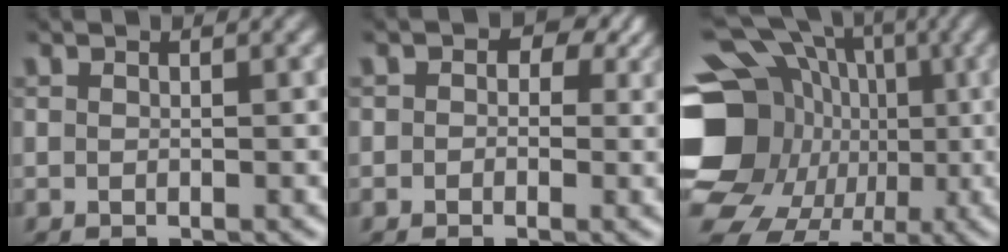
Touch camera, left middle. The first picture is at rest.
{"total": 4.6, "force": [1.5, 3.6, 2.5], "torque": [0.002, 0.010, -0.020]}
{"total": 23.0, "force": [-3.4, 20.6, 9.5], "torque": [-0.191, 0.006, -0.094]}